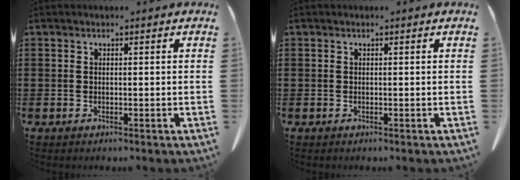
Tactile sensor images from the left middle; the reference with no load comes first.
{"total": 0.0}